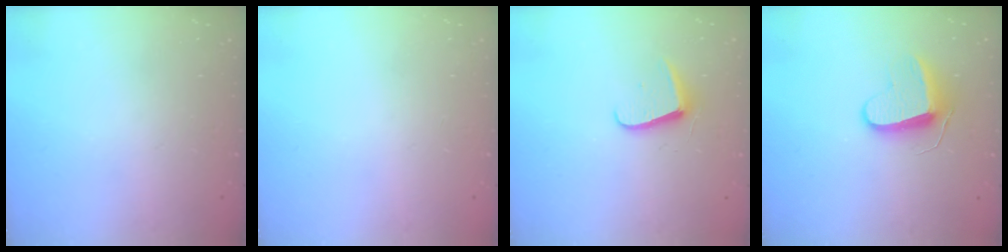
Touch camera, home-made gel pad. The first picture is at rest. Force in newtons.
{"total": 0.0}
{"total": 6.8, "press": 6.8, "slide": 0.7}
{"total": 8.8, "press": 8.8, "slide": 0.2}